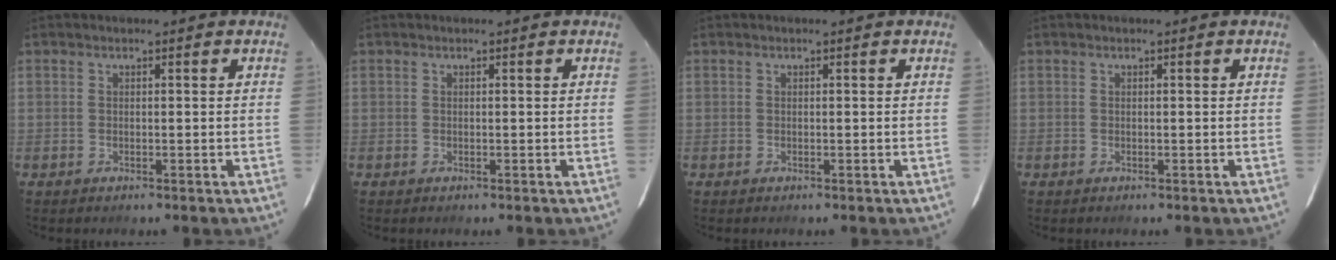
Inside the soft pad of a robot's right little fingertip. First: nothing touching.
{"total": 0.0}
{"total": 0.0}
{"total": 0.0}